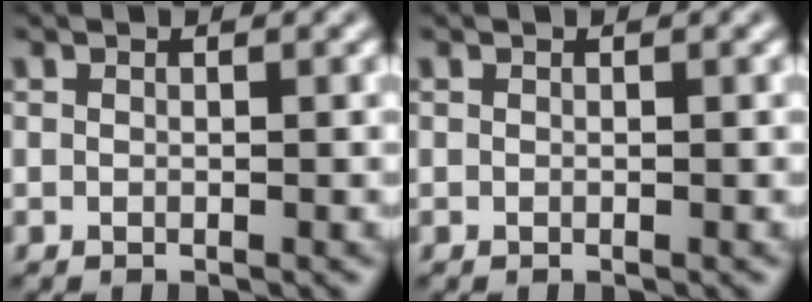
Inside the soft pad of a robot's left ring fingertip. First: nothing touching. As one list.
[{"total": 0.0}]